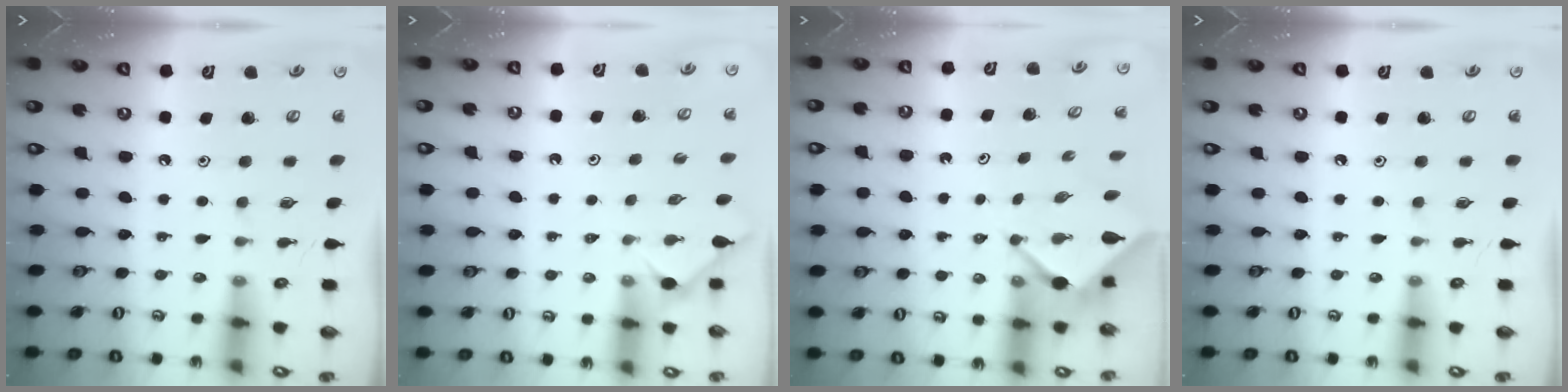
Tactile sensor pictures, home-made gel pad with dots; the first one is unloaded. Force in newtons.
{"total": 1.7, "press": 1.6, "slide": 0.5}
{"total": 2.9, "press": 2.9, "slide": 0.2}
{"total": 0.0}